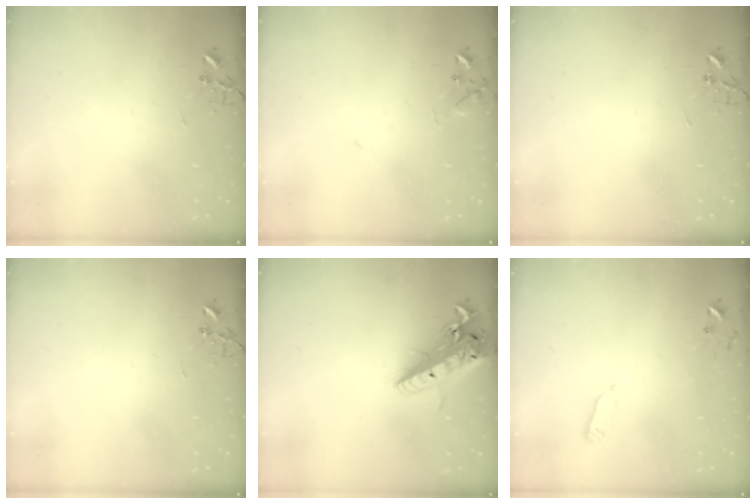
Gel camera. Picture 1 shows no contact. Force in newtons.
{"total": 8.6, "press": 8.5, "slide": 1.1}
{"total": 0.0}
{"total": 0.0}
{"total": 20.4, "press": 20.0, "slide": 4.2}
{"total": 2.7, "press": 2.6, "slide": 0.4}